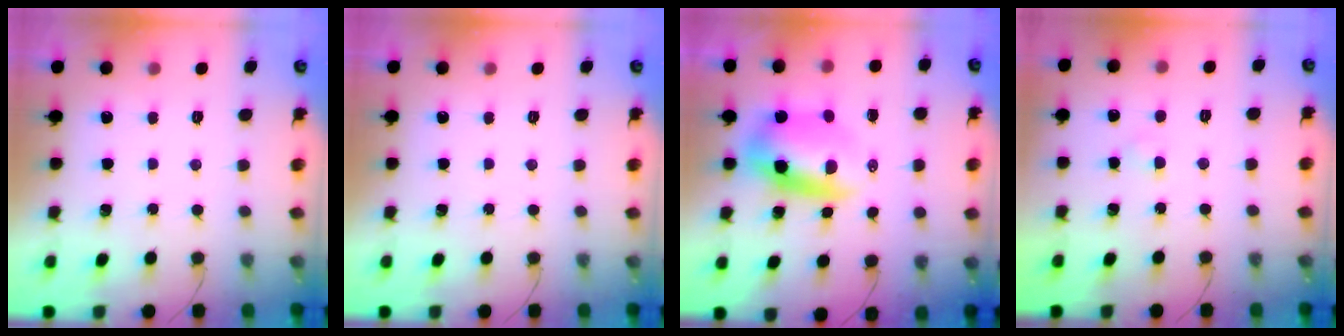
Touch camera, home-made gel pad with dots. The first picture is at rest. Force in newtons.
{"total": 0.0}
{"total": 8.6, "press": 8.3, "slide": 2.2}
{"total": 2.3, "press": 2.2, "slide": 0.9}